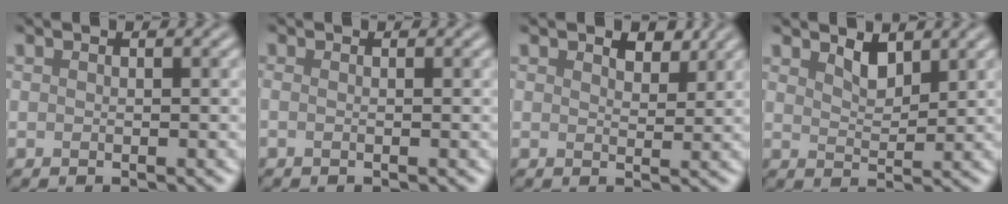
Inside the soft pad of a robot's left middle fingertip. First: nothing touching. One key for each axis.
{"total": 0.7, "fx": -0.1, "fy": 0.4, "fz": 0.6, "tx": -0.001, "ty": -0.004, "tz": -0.009}
{"total": 2.1, "fx": 1.9, "fy": 0.6, "fz": 0.6, "tx": -0.011, "ty": 0.000, "tz": 0.033}
{"total": 1.8, "fx": 1.7, "fy": 0.5, "fz": 0.5, "tx": -0.016, "ty": 0.000, "tz": 0.036}